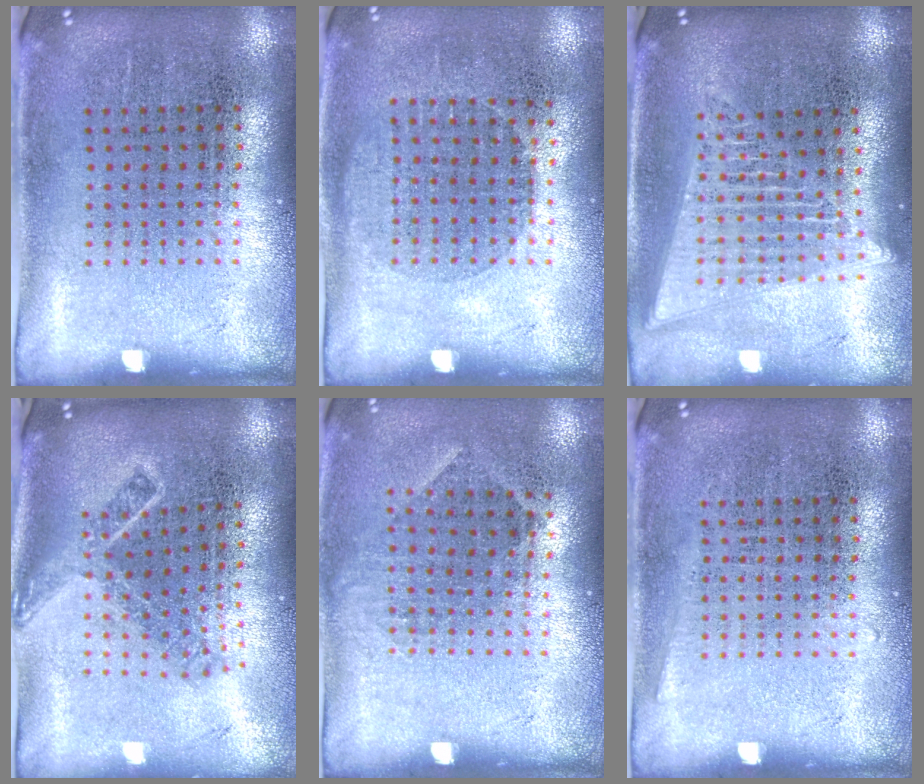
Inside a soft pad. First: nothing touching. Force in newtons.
{"total": 0.9, "press": 0.8, "slide": 0.4}
{"total": 2.0, "press": 1.8, "slide": 1.0}
{"total": 1.9, "press": 1.3, "slide": 1.4}
{"total": 0.9, "press": 0.7, "slide": 0.5}
{"total": 0.5, "press": 0.5, "slide": 0.1}